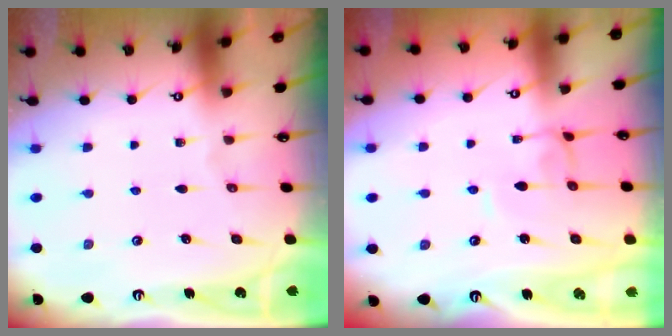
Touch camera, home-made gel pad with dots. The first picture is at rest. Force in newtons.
{"total": 1.8, "press": 1.7, "slide": 0.3}